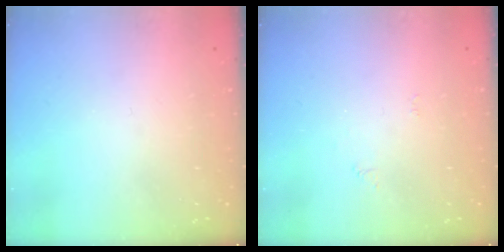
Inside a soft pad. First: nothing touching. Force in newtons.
{"total": 3.8, "press": 3.8, "slide": 0.4}